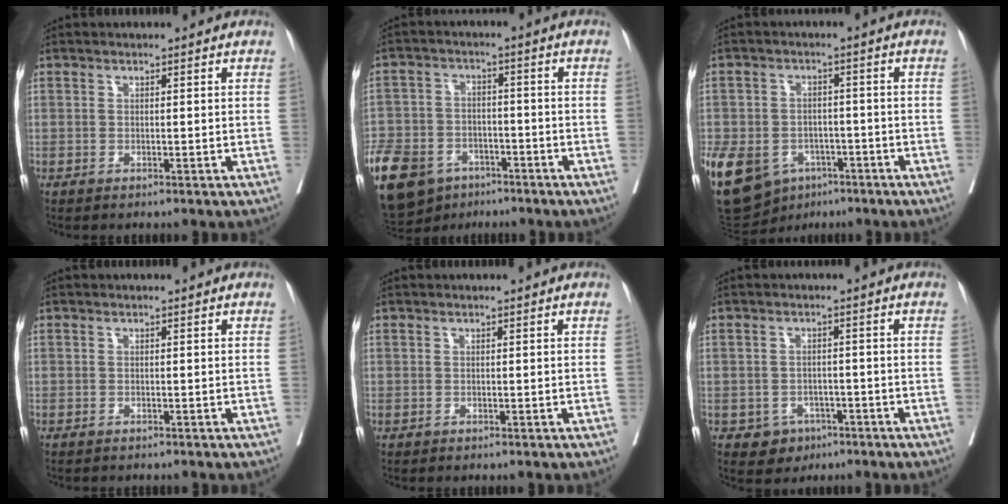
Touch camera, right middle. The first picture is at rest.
{"total": 21.0, "force": [-12.3, 13.7, 10.1], "torque": [-0.303, -0.025, -0.197]}
{"total": 23.7, "force": [-10.6, 17.9, 11.4], "torque": [-0.345, -0.019, -0.154]}
{"total": 0.6, "force": [-0.6, 0.2, 0.1], "torque": [-0.009, -0.001, -0.012]}
{"total": 0.0}
{"total": 3.6, "force": [-1.8, 3.0, 0.6], "torque": [-0.005, 0.009, -0.020]}